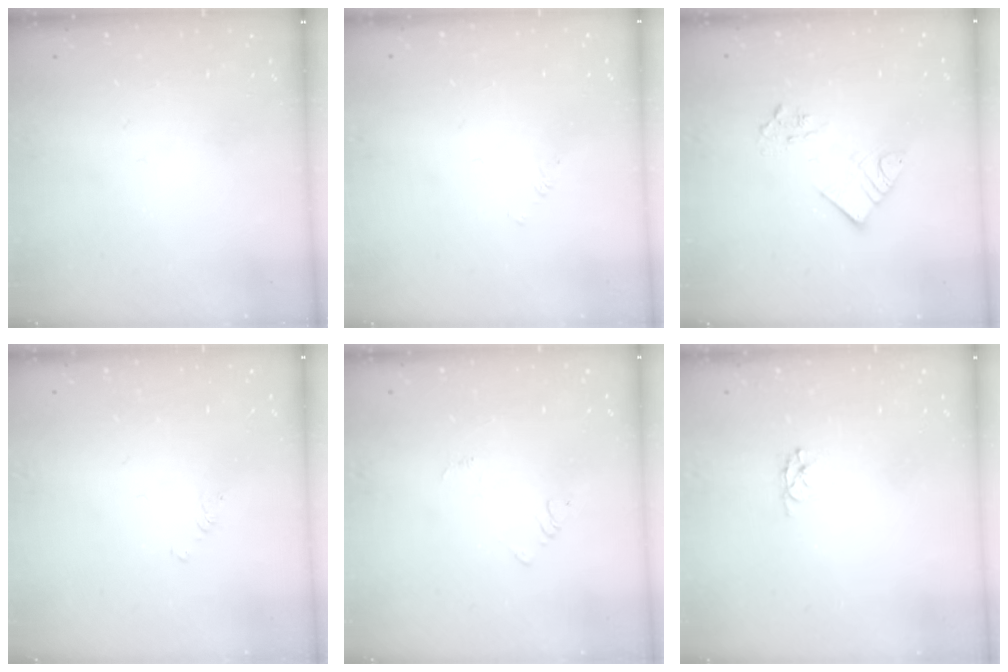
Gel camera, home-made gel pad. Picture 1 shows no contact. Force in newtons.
{"total": 1.7, "press": 1.7, "slide": 0.3}
{"total": 7.6, "press": 7.5, "slide": 0.8}
{"total": 1.2, "press": 1.2, "slide": 0.2}
{"total": 2.4, "press": 2.4, "slide": 0.3}
{"total": 2.9, "press": 2.9, "slide": 0.3}